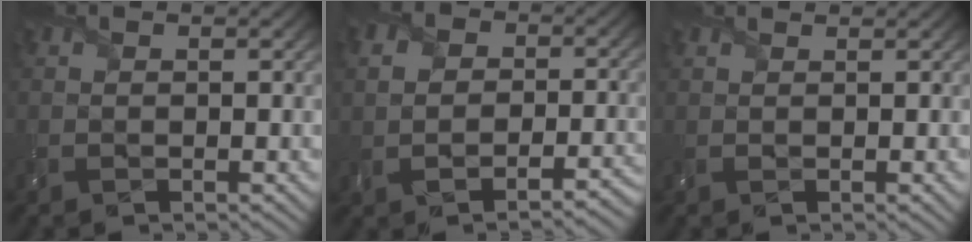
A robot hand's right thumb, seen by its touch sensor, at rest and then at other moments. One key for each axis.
{"total": 6.2, "fx": -1.5, "fy": 5.0, "fz": 3.4, "tx": -0.049, "ty": 0.000, "tz": -0.033}
{"total": 1.7, "fx": 1.4, "fy": 0.3, "fz": 1.0, "tx": -0.026, "ty": 0.002, "tz": 0.020}